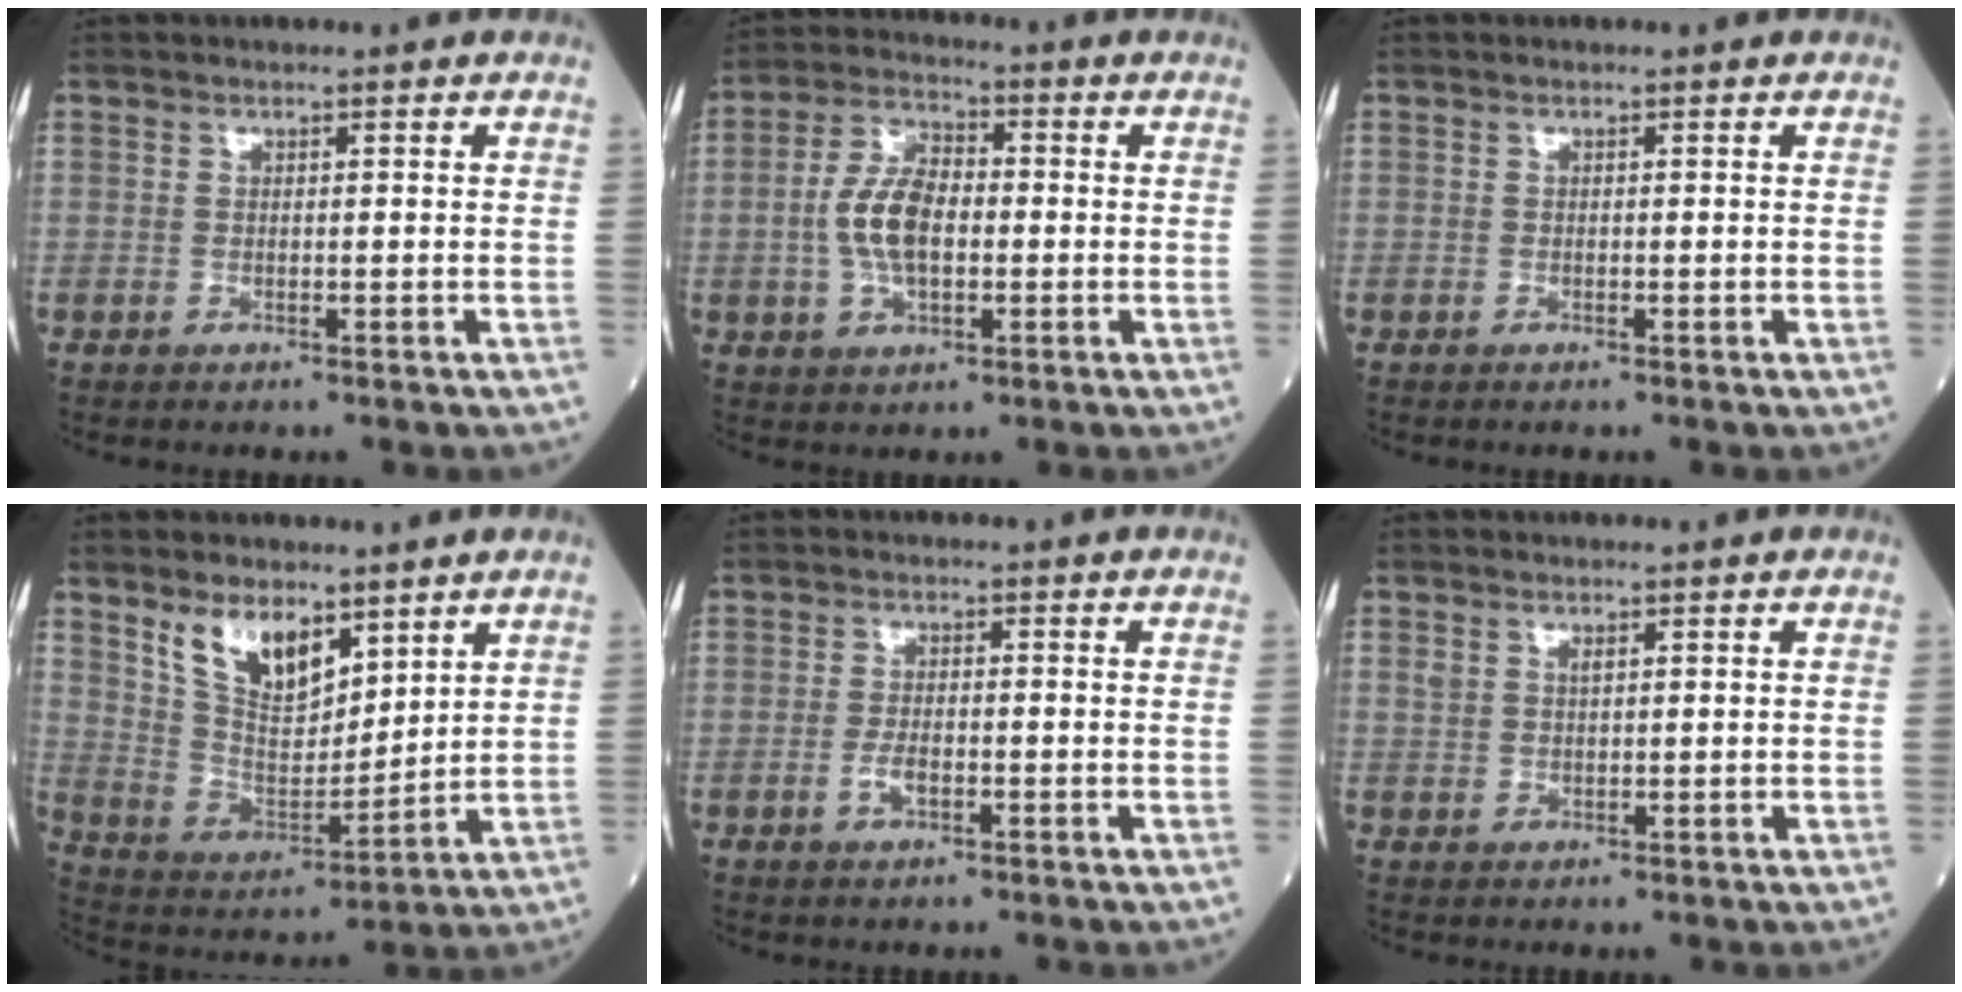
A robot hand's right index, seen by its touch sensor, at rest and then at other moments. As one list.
[{"total": 8.5, "force": [-0.7, 4.3, 7.3], "torque": [-0.156, 0.013, -0.015]}, {"total": 0.0}, {"total": 10.0, "force": [6.5, 4.5, 6.1], "torque": [-0.117, 0.001, 0.134]}, {"total": 2.2, "force": [-0.8, 0.8, 1.8], "torque": [-0.036, 0.002, -0.013]}, {"total": 1.6, "force": [0.9, 0.9, 1.0], "torque": [-0.022, 0.006, 0.021]}]